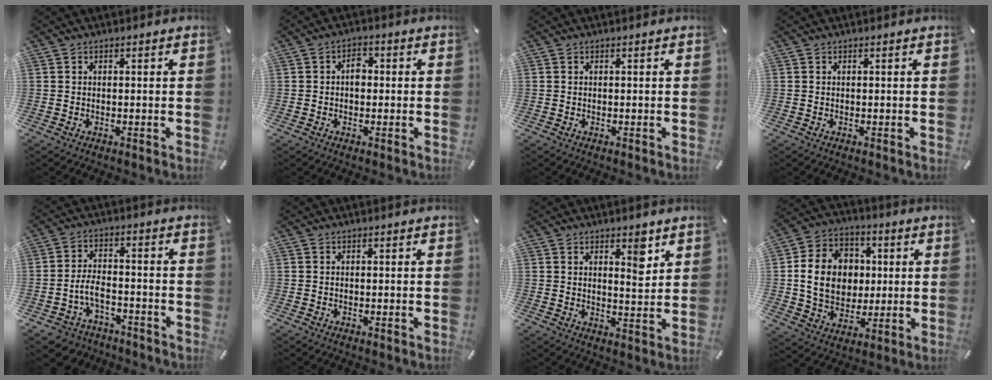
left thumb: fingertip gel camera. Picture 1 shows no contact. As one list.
[{"total": 3.5, "force": [-0.1, 2.4, 2.5], "torque": [-0.025, 0.002, -0.010]}, {"total": 0.0}, {"total": 0.0}, {"total": 6.4, "force": [-3.1, 4.4, 3.5], "torque": [-0.077, 0.013, -0.062]}, {"total": 0.0}, {"total": 5.7, "force": [3.6, 2.5, 3.7], "torque": [-0.033, -0.026, 0.053]}, {"total": 14.7, "force": [0.9, 12.6, 7.5], "torque": [-0.156, 0.016, 0.021]}]